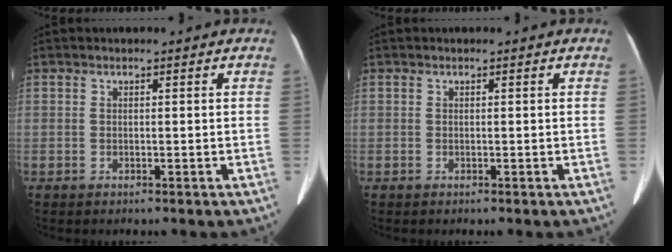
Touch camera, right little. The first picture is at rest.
{"total": 0.0}